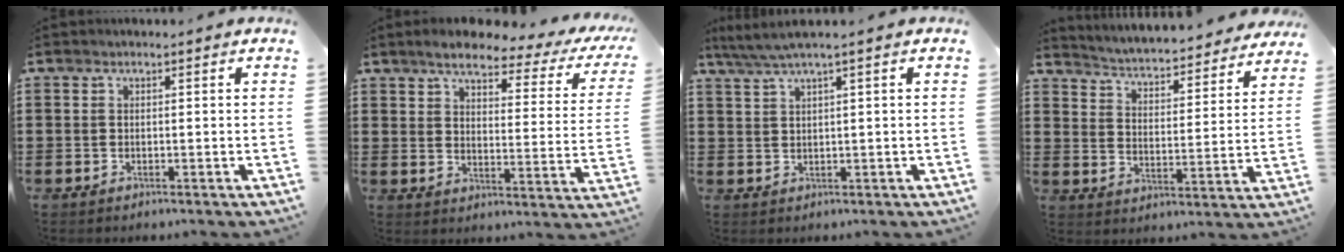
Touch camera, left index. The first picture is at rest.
{"total": 5.7, "force": [4.7, 1.2, 3.1], "torque": [-0.074, -0.023, 0.074]}
{"total": 2.6, "force": [1.4, -0.3, 2.2], "torque": [-0.052, -0.003, 0.021]}
{"total": 3.5, "force": [3.5, -0.4, 0.4], "torque": [-0.029, -0.036, 0.051]}